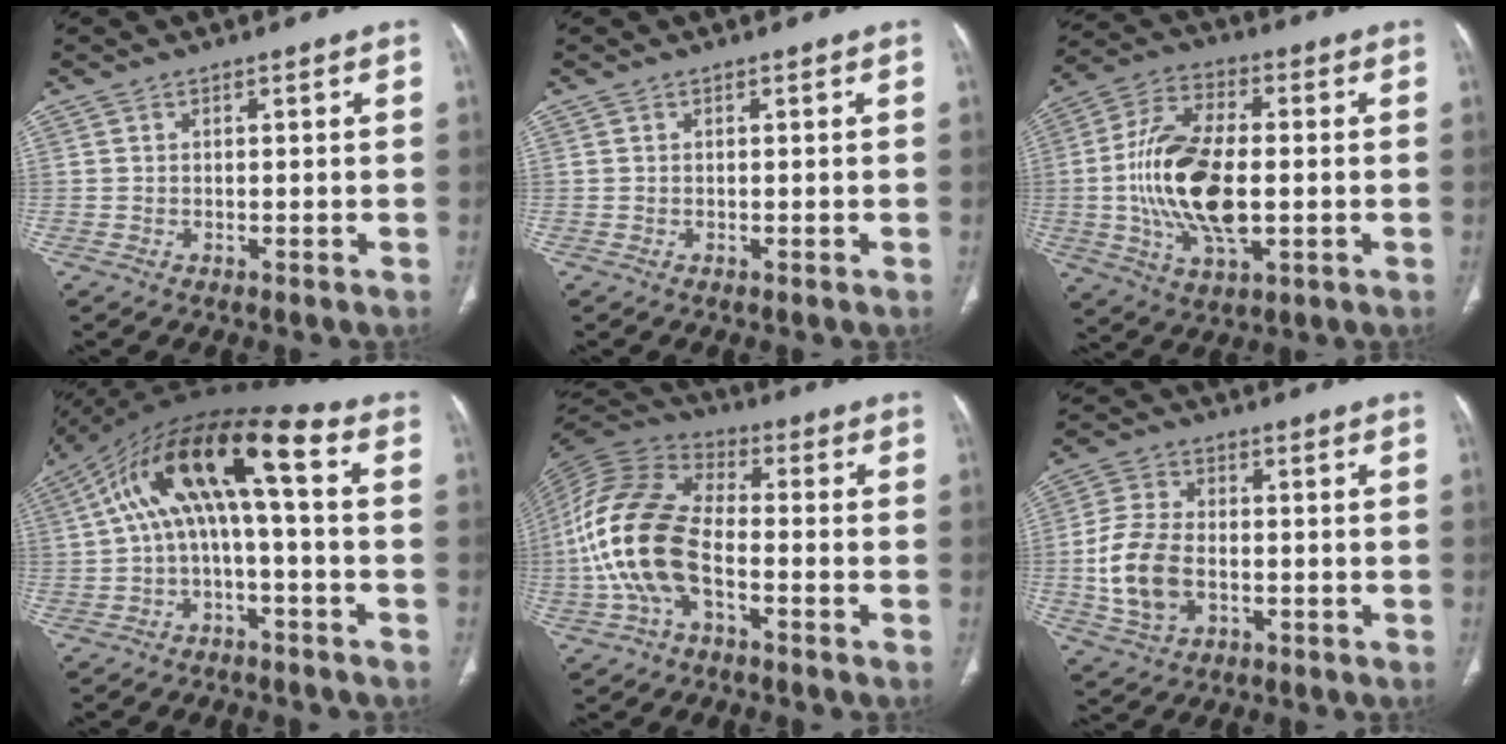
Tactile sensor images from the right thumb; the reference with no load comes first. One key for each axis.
{"total": 0.0}
{"total": 18.1, "fx": -1.3, "fy": 9.0, "fz": 15.6, "tx": -0.309, "ty": 0.009, "tz": -0.023}
{"total": 14.8, "fx": 0.8, "fy": 4.5, "fz": 14.1, "tx": -0.259, "ty": 0.069, "tz": 0.012}
{"total": 16.9, "fx": -4.0, "fy": 9.5, "fz": 13.4, "tx": -0.287, "ty": 0.031, "tz": -0.078}
{"total": 11.3, "fx": -2.0, "fy": 7.4, "fz": 8.2, "tx": -0.167, "ty": 0.011, "tz": -0.035}